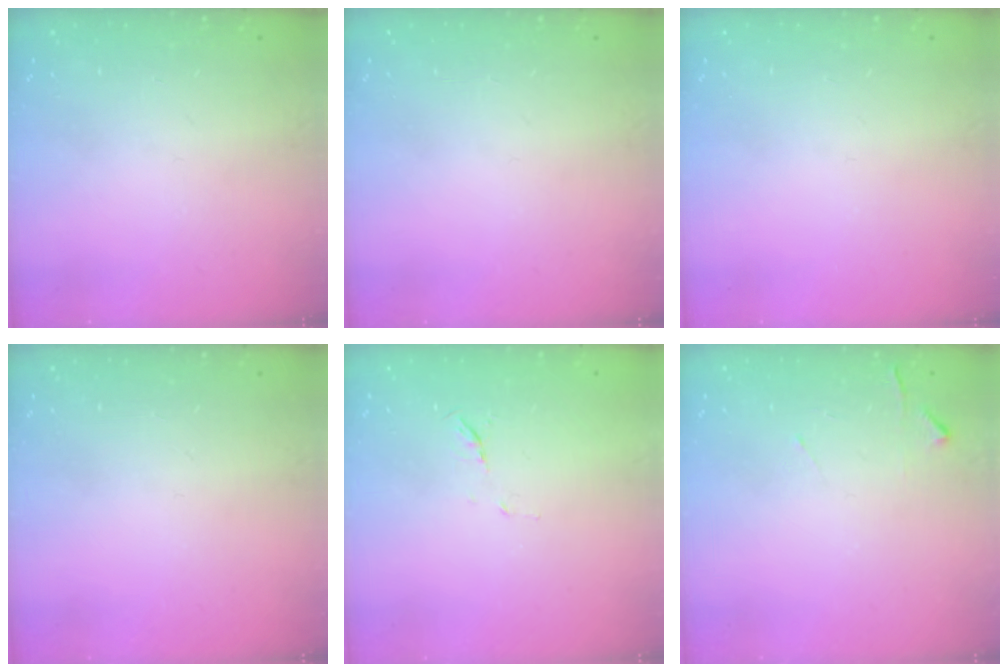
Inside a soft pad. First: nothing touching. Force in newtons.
{"total": 0.0}
{"total": 0.0}
{"total": 0.0}
{"total": 4.3, "press": 4.1, "slide": 1.3}
{"total": 4.7, "press": 4.6, "slide": 0.6}